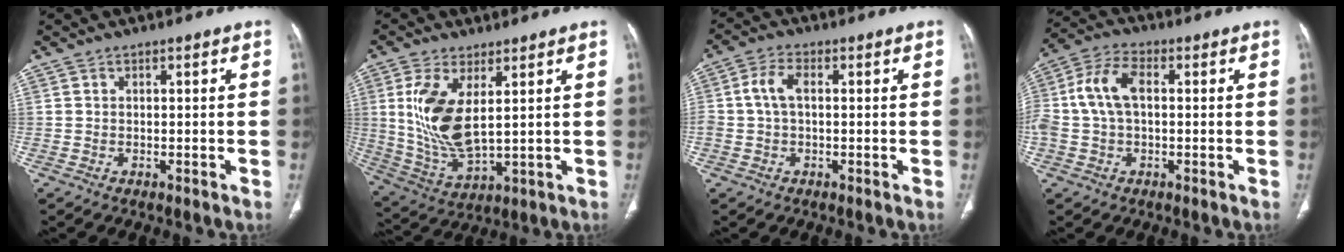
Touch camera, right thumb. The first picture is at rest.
{"total": 13.1, "force": [3.2, 5.7, 11.3], "torque": [-0.239, -0.022, 0.078]}
{"total": 4.5, "force": [0.2, 2.6, 3.7], "torque": [-0.082, 0.013, 0.002]}
{"total": 9.4, "force": [0.6, 5.6, 7.5], "torque": [-0.168, 0.029, 0.009]}